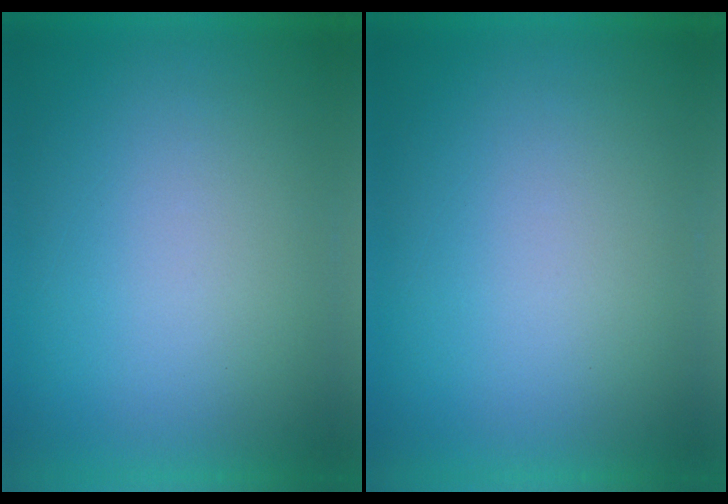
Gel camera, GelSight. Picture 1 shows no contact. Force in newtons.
{"total": 0.0}